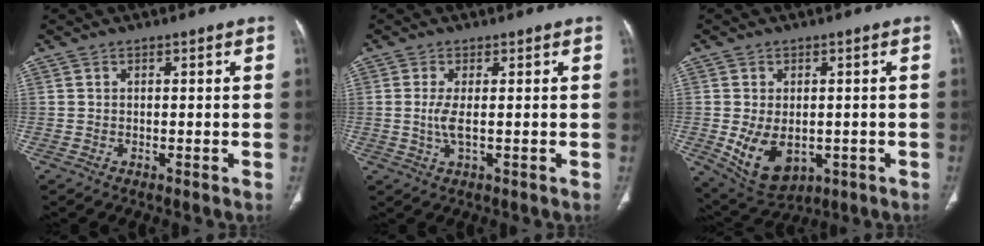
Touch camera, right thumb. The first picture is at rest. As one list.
[{"total": 3.2, "force": [0.0, 0.7, 3.1], "torque": [-0.083, -0.007, 0.001]}, {"total": 10.2, "force": [-1.9, 6.8, 7.3], "torque": [-0.113, -0.006, -0.008]}]